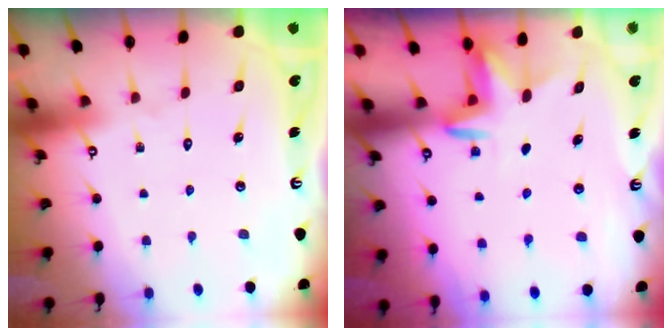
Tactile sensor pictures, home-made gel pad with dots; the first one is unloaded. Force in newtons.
{"total": 3.7, "press": 3.7, "slide": 0.4}